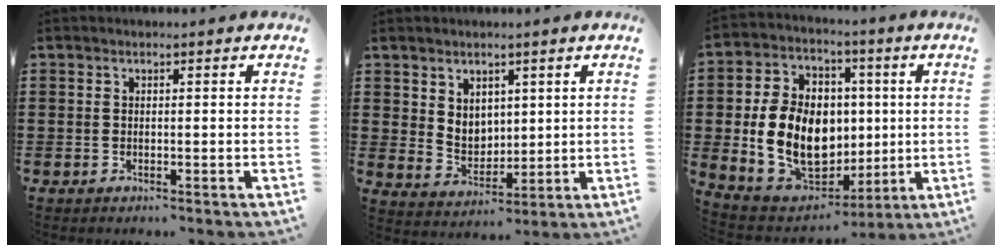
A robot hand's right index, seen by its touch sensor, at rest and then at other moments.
{"total": 4.6, "force": [2.8, 3.5, 1.0], "torque": [-0.029, 0.000, 0.052]}
{"total": 15.2, "force": [0.2, 11.5, 9.9], "torque": [-0.228, -0.001, 0.010]}